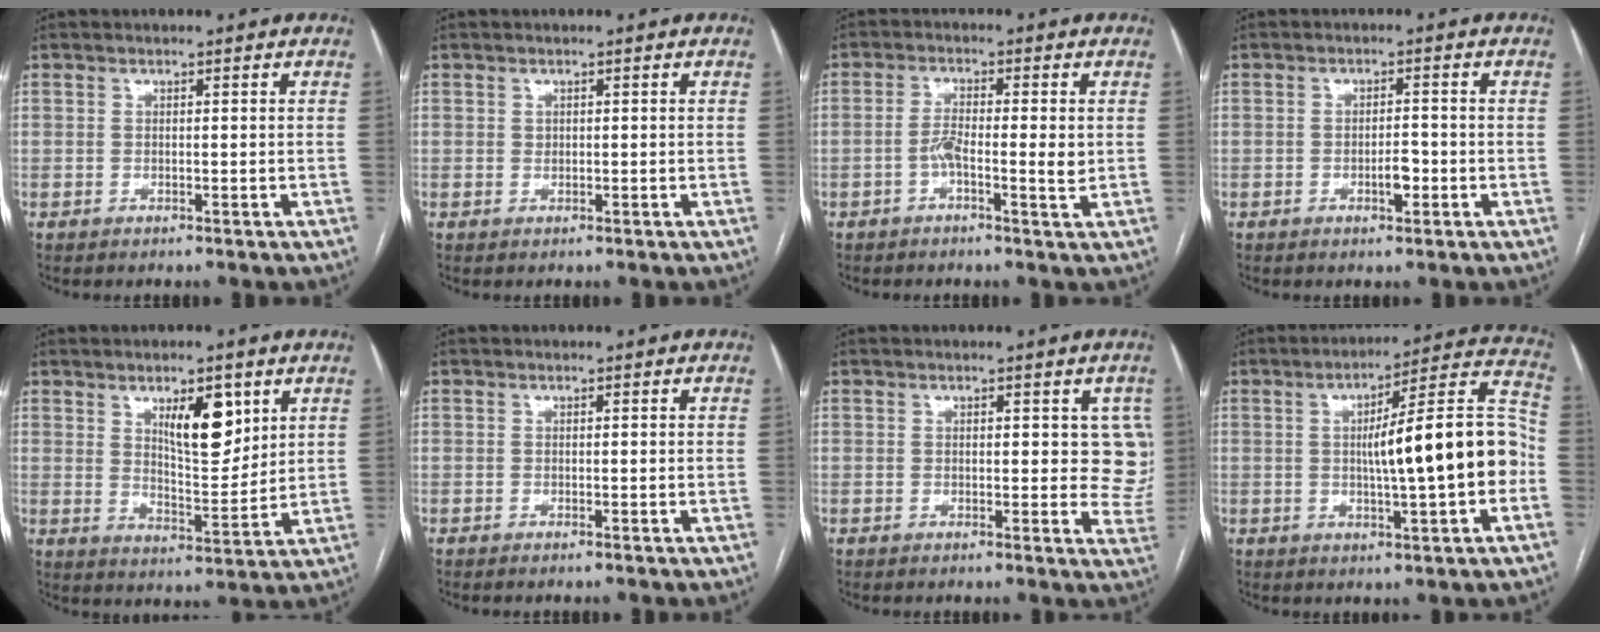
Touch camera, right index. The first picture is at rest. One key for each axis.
{"total": 0.0}
{"total": 4.5, "fx": -0.7, "fy": 0.8, "fz": 4.4, "tx": -0.081, "ty": 0.004, "tz": -0.015}
{"total": 2.7, "fx": -1.0, "fy": 0.9, "fz": 2.4, "tx": -0.037, "ty": 0.003, "tz": -0.013}
{"total": 8.9, "fx": 4.1, "fy": 2.9, "fz": 7.3, "tx": -0.117, "ty": -0.005, "tz": 0.073}
{"total": 0.0}
{"total": 5.6, "fx": 1.5, "fy": 3.2, "fz": 4.4, "tx": -0.022, "ty": -0.001, "tz": 0.011}
{"total": 15.7, "fx": -1.5, "fy": 1.5, "fz": 15.6, "tx": -0.224, "ty": 0.032, "tz": -0.022}